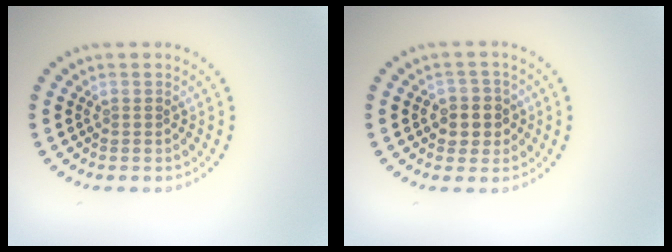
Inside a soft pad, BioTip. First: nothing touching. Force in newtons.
{"total": 2.8, "press": 2.7, "slide": 0.9}